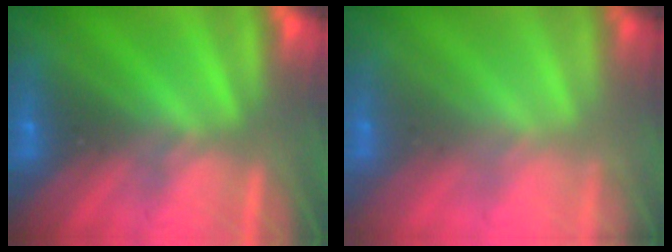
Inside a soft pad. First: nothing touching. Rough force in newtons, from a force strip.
{"total": 1.6}